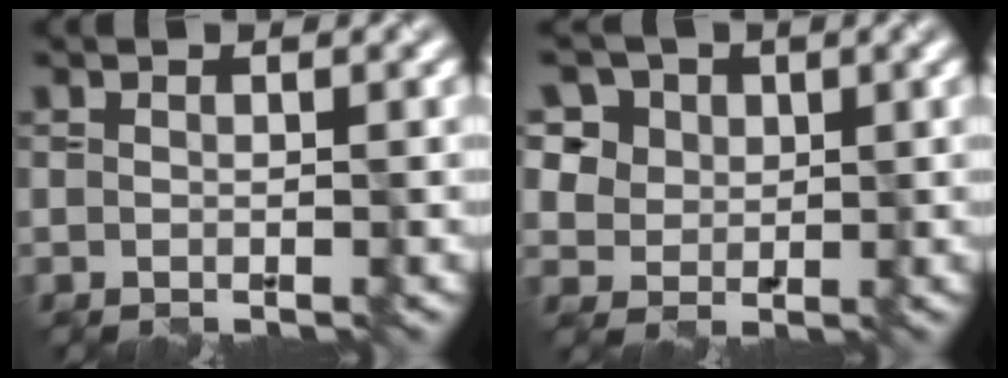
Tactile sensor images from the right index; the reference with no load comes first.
{"total": 9.8, "force": [5.3, 7.2, 4.1], "torque": [-0.101, 0.020, 0.078]}